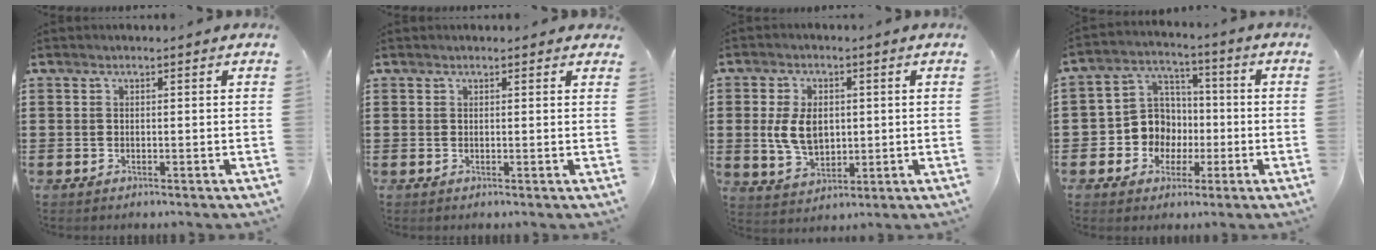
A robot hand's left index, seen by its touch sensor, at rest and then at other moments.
{"total": 0.6, "force": [0.5, 0.3, 0.2], "torque": [-0.006, 0.003, 0.010]}
{"total": 7.1, "force": [0.7, 4.7, 5.2], "torque": [-0.121, 0.005, 0.006]}
{"total": 8.3, "force": [-1.2, 7.9, 2.1], "torque": [-0.088, 0.005, -0.022]}